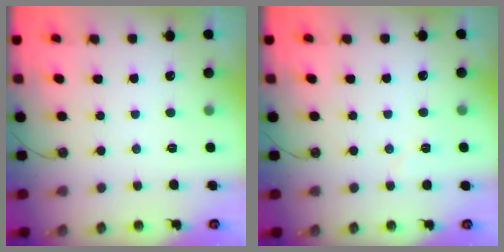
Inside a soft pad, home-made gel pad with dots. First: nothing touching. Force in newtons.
{"total": 5.0, "press": 4.4, "slide": 2.3}